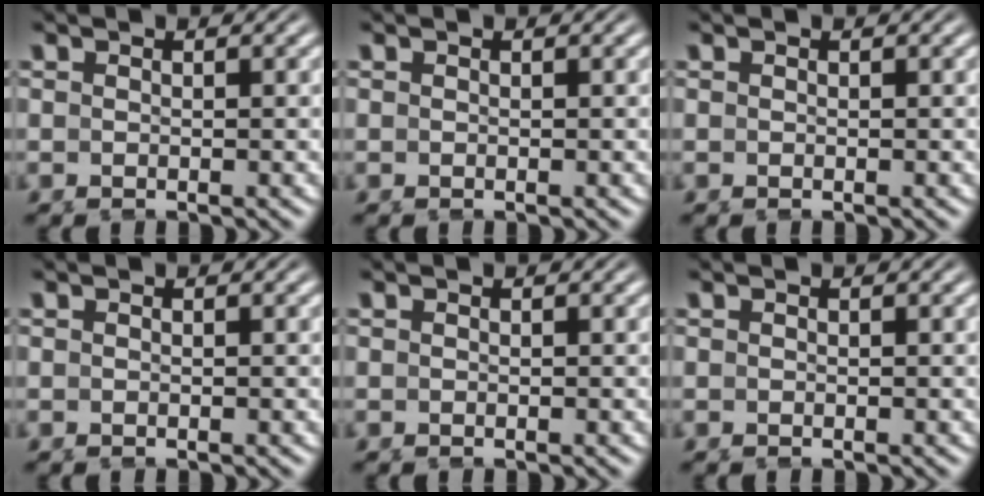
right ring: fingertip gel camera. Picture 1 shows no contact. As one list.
[{"total": 0.0}, {"total": 0.0}, {"total": 0.0}, {"total": 0.0}, {"total": 0.0}]